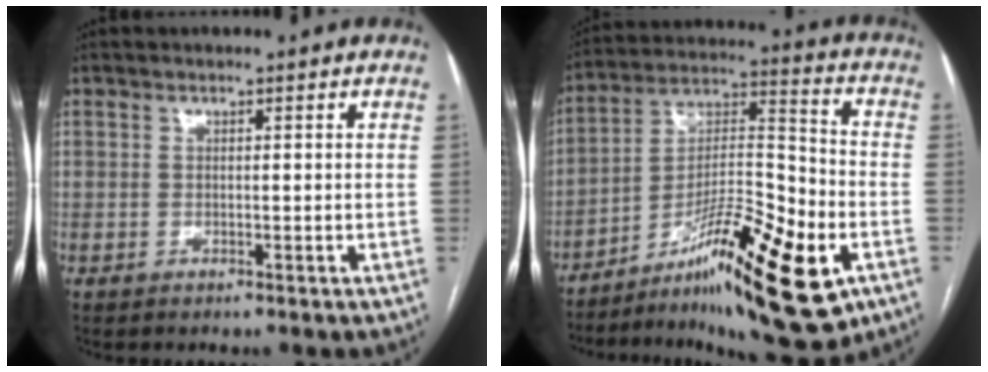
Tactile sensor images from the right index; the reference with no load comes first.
{"total": 21.7, "force": [-10.4, 3.9, 18.6], "torque": [-0.298, -0.001, -0.164]}